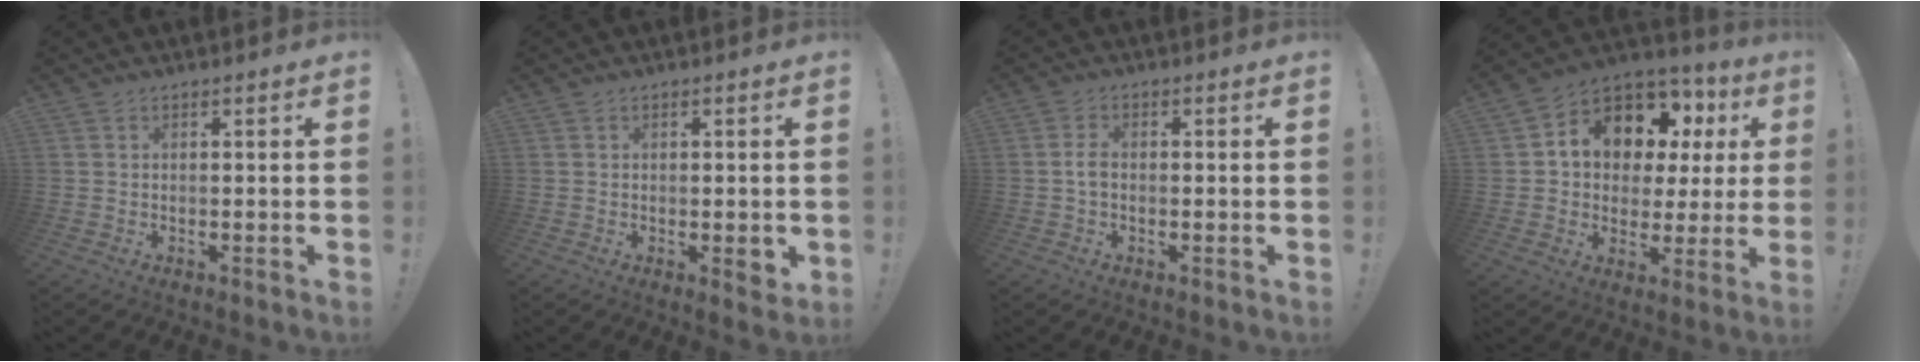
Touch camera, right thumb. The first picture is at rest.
{"total": 2.9, "force": [-0.4, 1.3, 2.6], "torque": [-0.025, -0.002, -0.006]}
{"total": 2.8, "force": [-0.5, 1.6, 2.2], "torque": [-0.048, 0.005, -0.012]}
{"total": 12.2, "force": [6.0, 8.8, 6.0], "torque": [-0.097, -0.046, 0.117]}